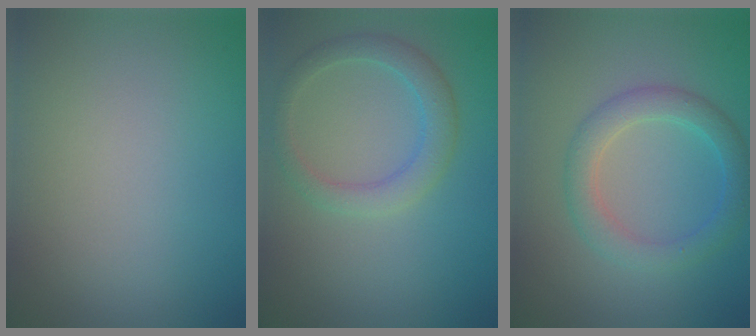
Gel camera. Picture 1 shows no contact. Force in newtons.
{"total": 2.8, "press": 2.8, "slide": 0.1}
{"total": 3.2, "press": 3.2, "slide": 0.0}